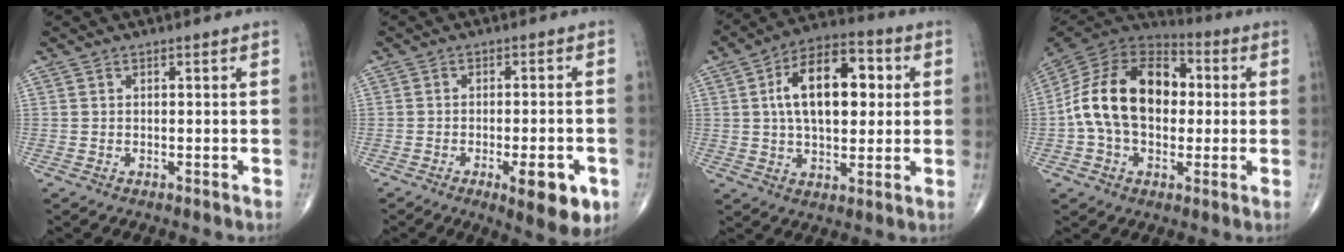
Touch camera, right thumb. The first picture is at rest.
{"total": 9.6, "force": [-3.8, 2.9, 8.3], "torque": [-0.100, 0.000, -0.047]}
{"total": 16.5, "force": [3.0, 9.2, 13.4], "torque": [-0.192, 0.015, 0.046]}
{"total": 20.0, "force": [0.5, 13.6, 14.7], "torque": [-0.251, 0.032, 0.004]}